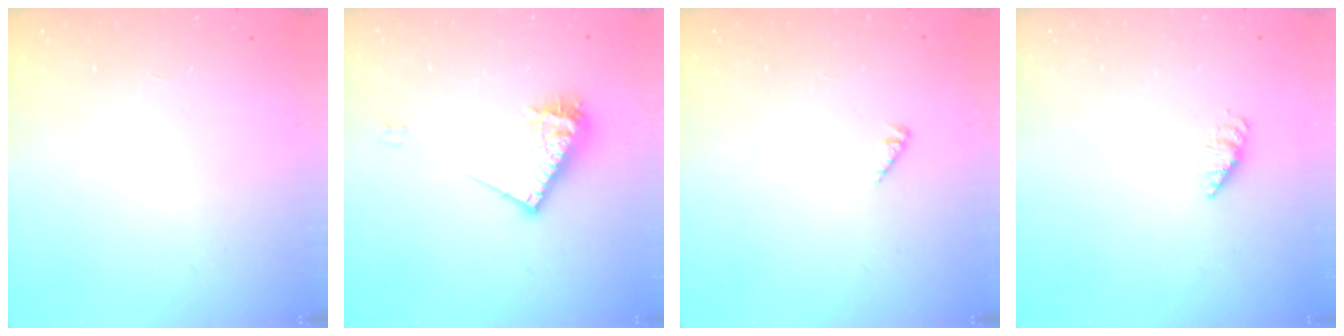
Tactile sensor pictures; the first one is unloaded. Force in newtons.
{"total": 11.0, "press": 10.9, "slide": 0.9}
{"total": 0.7, "press": 0.7, "slide": 0.3}
{"total": 2.6, "press": 2.6, "slide": 0.4}